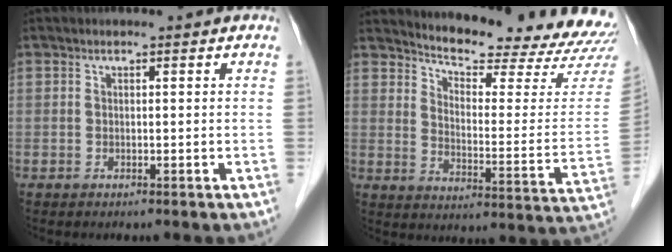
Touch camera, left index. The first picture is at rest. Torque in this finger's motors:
{"motor_torque": [0.23, -0.26, 0.20, 0.02]}